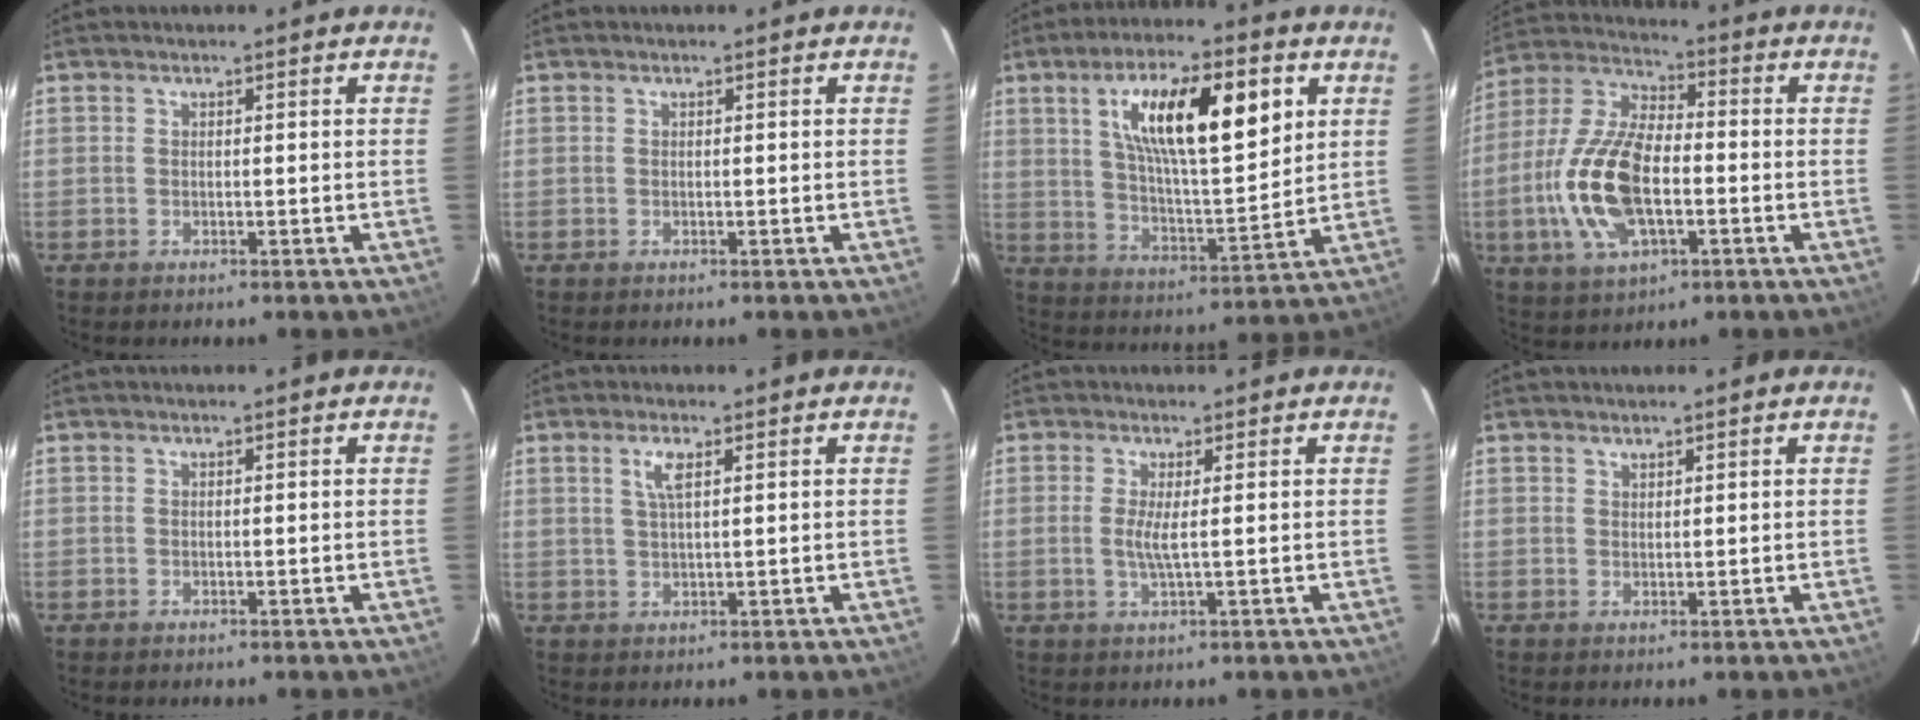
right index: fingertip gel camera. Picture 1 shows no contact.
{"total": 0.0}
{"total": 18.9, "force": [7.1, 6.0, 16.5], "torque": [-0.272, 0.012, 0.121]}
{"total": 17.0, "force": [-3.6, 8.1, 14.5], "torque": [-0.314, 0.001, -0.067]}
{"total": 0.0}
{"total": 3.0, "force": [1.4, 0.6, 2.6], "torque": [-0.052, 0.003, 0.026]}
{"total": 2.9, "force": [0.2, -0.1, 2.9], "torque": [-0.060, -0.006, 0.000]}
{"total": 0.9, "force": [0.9, 0.3, 0.1], "torque": [-0.003, 0.002, 0.017]}